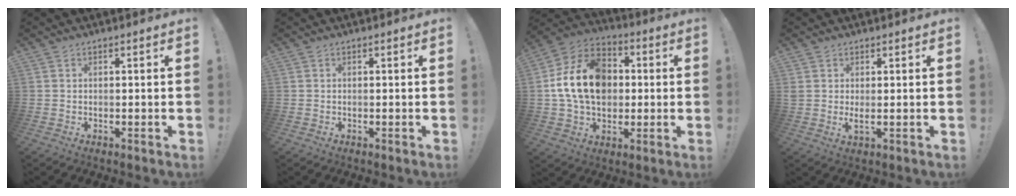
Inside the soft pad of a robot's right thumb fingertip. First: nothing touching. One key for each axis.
{"total": 0.0}
{"total": 18.8, "fx": 2.0, "fy": 14.0, "fz": 12.4, "tx": -0.207, "ty": 0.011, "tz": 0.042}
{"total": 2.8, "fx": 1.0, "fy": 0.5, "fz": 2.5, "tx": -0.027, "ty": -0.012, "tz": 0.015}